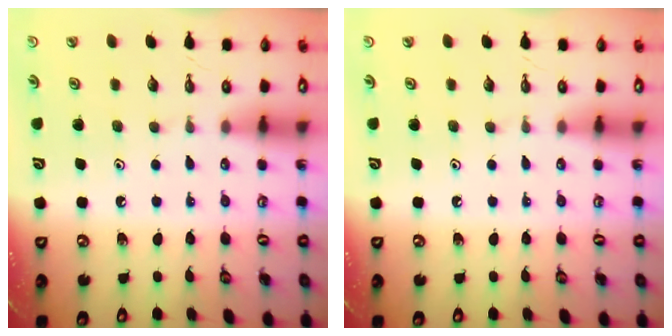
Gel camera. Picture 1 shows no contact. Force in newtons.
{"total": 0.0}